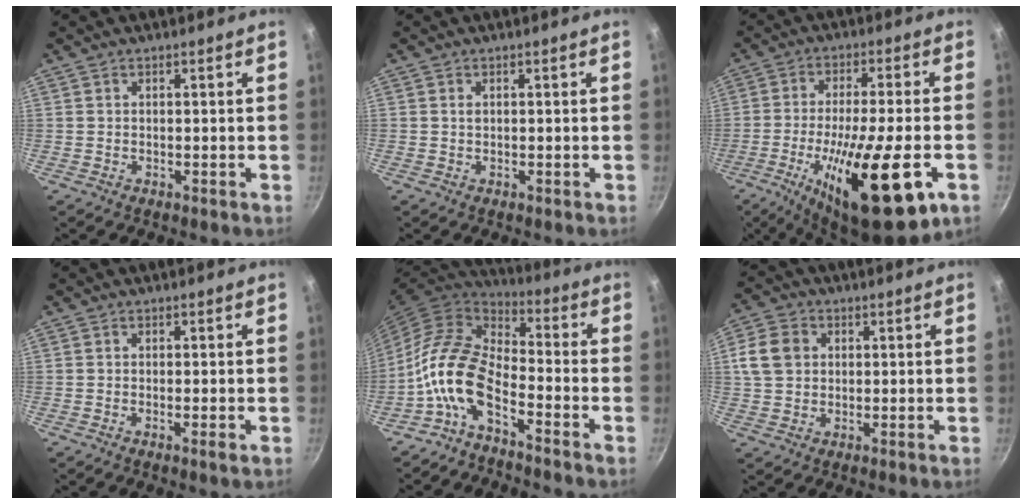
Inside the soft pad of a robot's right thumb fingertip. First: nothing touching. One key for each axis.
{"total": 0.5, "fx": 0.1, "fy": 0.4, "fz": 0.3, "tx": -0.005, "ty": -0.002, "tz": 0.004}
{"total": 21.7, "fx": -7.8, "fy": 5.3, "fz": 19.5, "tx": -0.313, "ty": 0.003, "tz": -0.126}
{"total": 1.6, "fx": -0.6, "fy": 0.2, "fz": 1.5, "tx": -0.031, "ty": -0.002, "tz": -0.013}
{"total": 12.6, "fx": -5.9, "fy": 6.3, "fz": 9.2, "tx": -0.170, "ty": 0.058, "tz": -0.134}
{"total": 8.8, "fx": 1.8, "fy": 7.3, "fz": 4.6, "tx": -0.076, "ty": 0.004, "tz": 0.022}